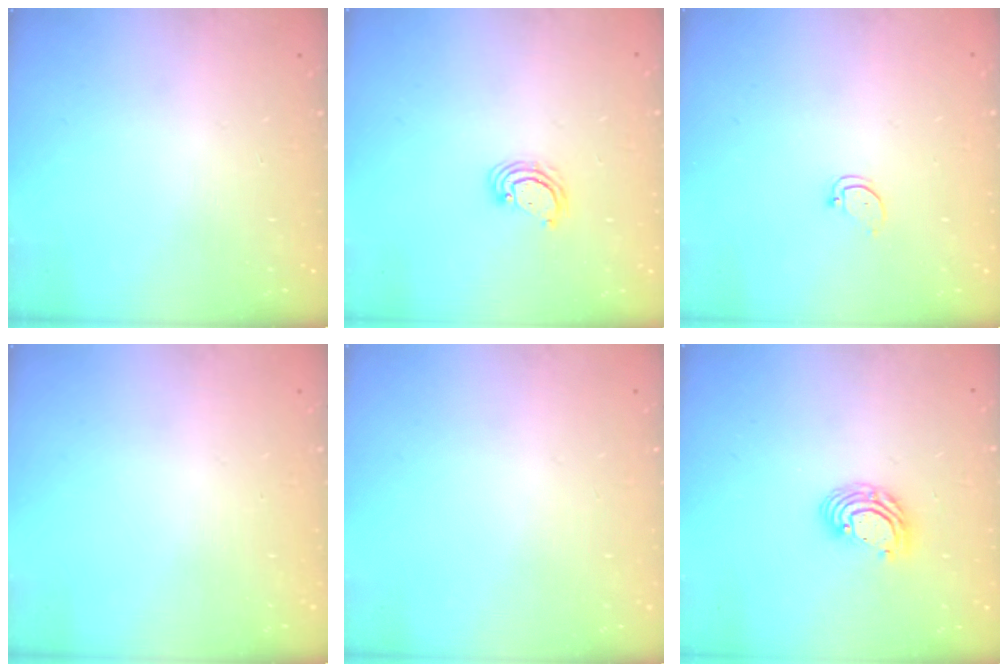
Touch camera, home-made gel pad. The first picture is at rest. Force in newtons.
{"total": 3.6, "press": 3.6, "slide": 0.4}
{"total": 2.9, "press": 2.9, "slide": 0.2}
{"total": 0.0}
{"total": 0.0}
{"total": 7.6, "press": 7.5, "slide": 1.2}